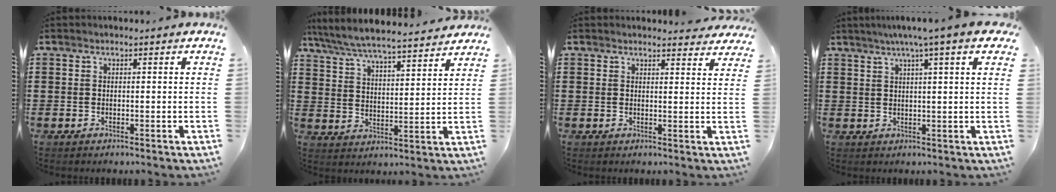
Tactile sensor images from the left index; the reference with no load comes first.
{"total": 6.3, "force": [6.0, 0.2, 1.9], "torque": [-0.063, -0.037, 0.102]}
{"total": 2.5, "force": [2.4, 0.3, 0.4], "torque": [-0.007, -0.008, 0.045]}
{"total": 5.4, "force": [3.2, -0.1, 4.3], "torque": [-0.091, 0.001, 0.053]}